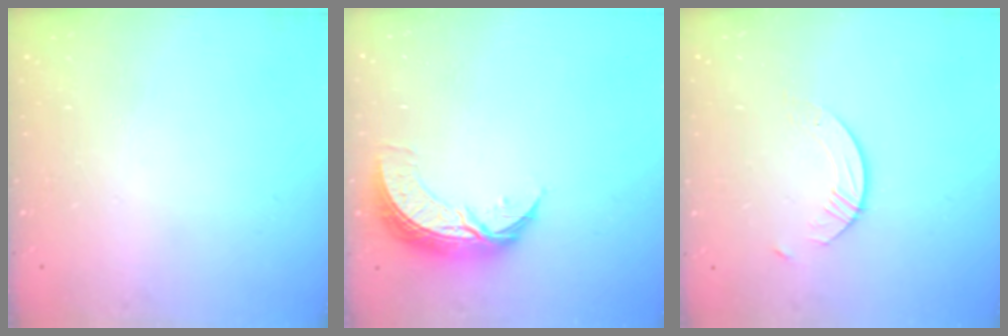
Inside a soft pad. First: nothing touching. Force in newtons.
{"total": 9.0, "press": 9.0, "slide": 0.7}
{"total": 5.4, "press": 5.4, "slide": 0.5}